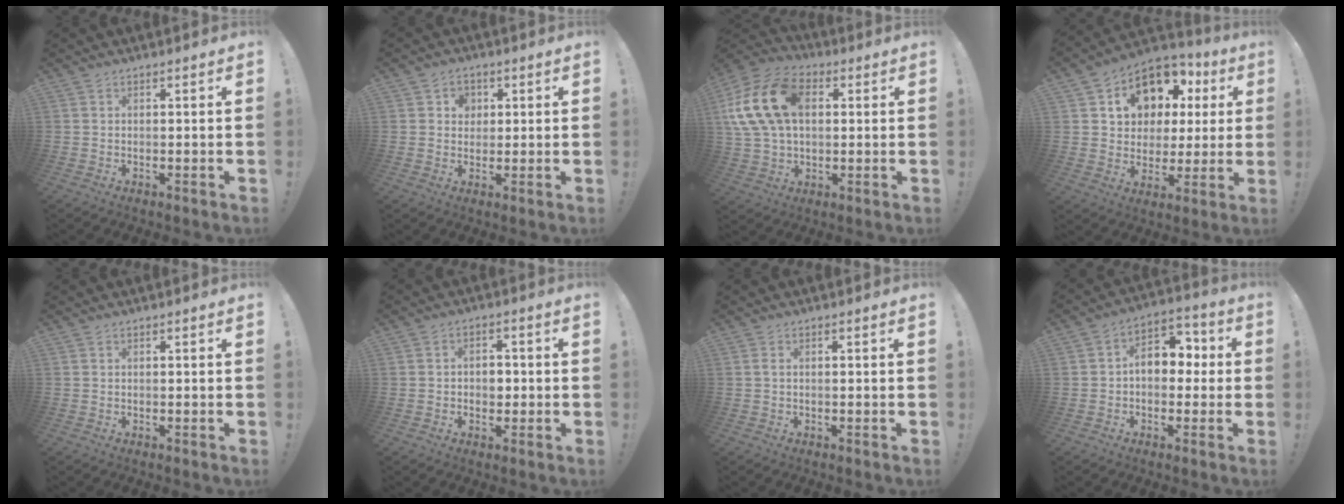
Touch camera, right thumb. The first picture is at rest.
{"total": 4.7, "force": [1.4, 4.2, 1.6], "torque": [-0.018, -0.002, 0.023]}
{"total": 19.9, "force": [4.2, 13.7, 13.9], "torque": [-0.264, 0.008, 0.079]}
{"total": 13.6, "force": [6.2, 10.4, 6.3], "torque": [-0.093, -0.038, 0.126]}
{"total": 0.0}
{"total": 3.7, "force": [-0.2, 3.2, 1.7], "torque": [-0.024, 0.001, -0.006]}
{"total": 1.1, "force": [-0.1, -0.1, 1.0], "torque": [-0.020, 0.000, -0.002]}
{"total": 9.9, "force": [0.8, 7.2, 6.8], "torque": [-0.089, 0.011, 0.018]}